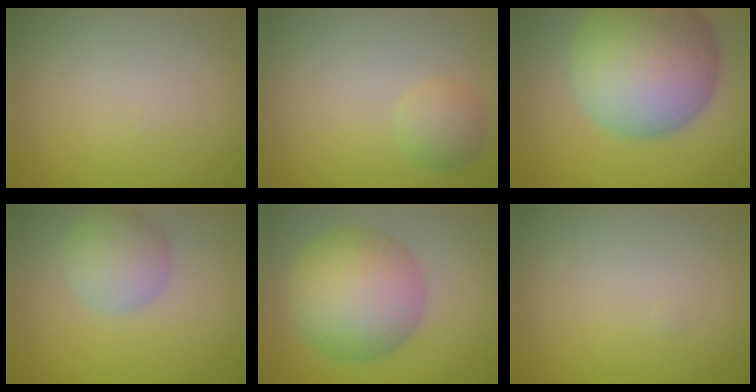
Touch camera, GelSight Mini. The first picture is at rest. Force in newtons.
{"total": 1.7, "press": 1.7, "slide": 0.1}
{"total": 12.4, "press": 12.4, "slide": 0.7}
{"total": 3.5, "press": 3.4, "slide": 0.3}
{"total": 8.6, "press": 8.6, "slide": 0.1}
{"total": 0.0}